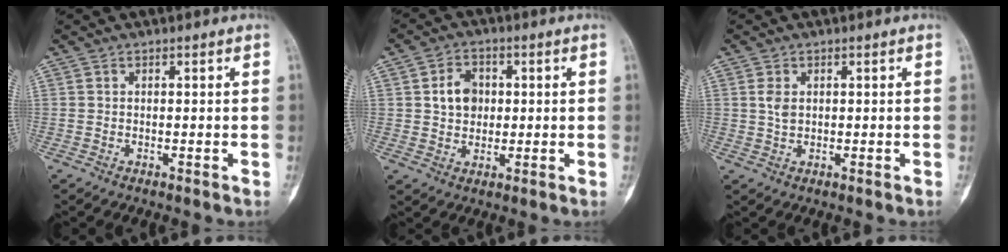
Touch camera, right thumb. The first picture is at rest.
{"total": 6.1, "force": [0.9, 4.9, 3.5], "torque": [-0.037, 0.002, 0.013]}
{"total": 2.2, "force": [0.4, 1.4, 1.7], "torque": [-0.031, 0.000, 0.011]}